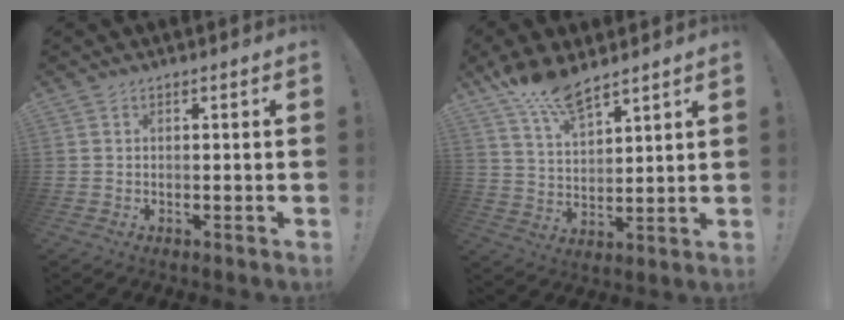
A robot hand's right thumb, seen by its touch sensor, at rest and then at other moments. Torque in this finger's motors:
{"motor_torque": [0.04, 2.38, 0.39, 0.08, 0.15]}